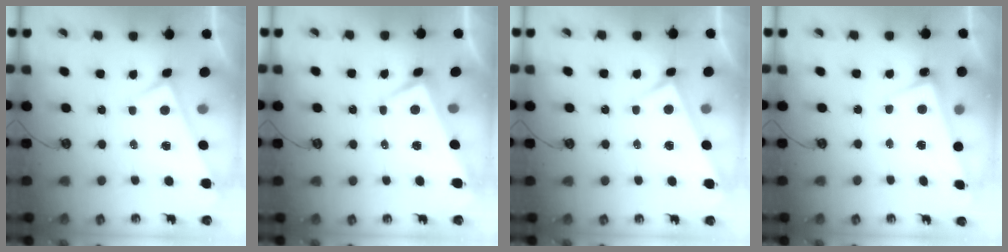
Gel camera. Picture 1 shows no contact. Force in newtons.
{"total": 1.0, "press": 0.1, "slide": 1.0}
{"total": 2.4, "press": 2.3, "slide": 0.6}
{"total": 2.6, "press": 2.5, "slide": 0.7}